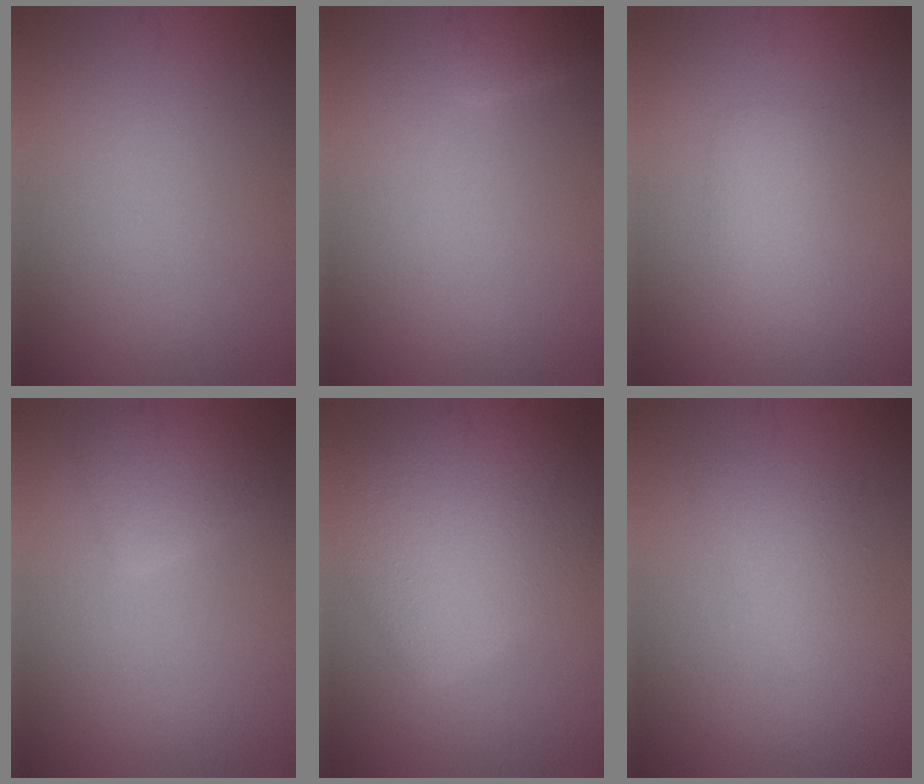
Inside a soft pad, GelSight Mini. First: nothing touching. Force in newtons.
{"total": 1.5, "press": 1.5, "slide": 0.1}
{"total": 1.9, "press": 1.9, "slide": 0.0}
{"total": 2.6, "press": 2.6, "slide": 0.3}
{"total": 9.3, "press": 9.3, "slide": 0.6}
{"total": 2.4, "press": 2.4, "slide": 0.2}